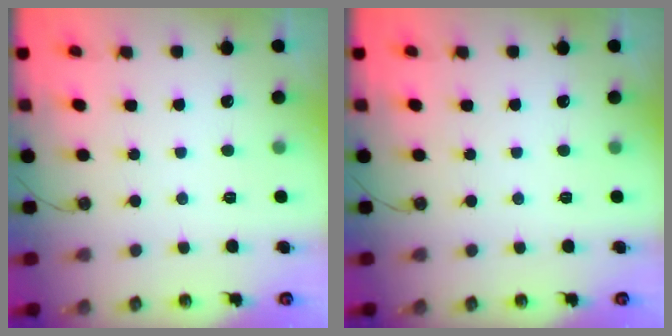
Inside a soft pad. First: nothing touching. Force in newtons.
{"total": 0.0}